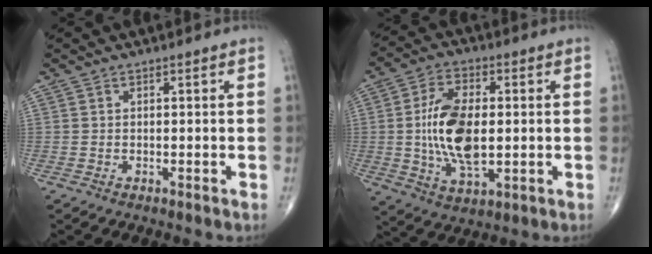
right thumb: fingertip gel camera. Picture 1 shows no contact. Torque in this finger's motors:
{"motor_torque": [1.89, 1.92, 1.41, -0.36, 0.18]}